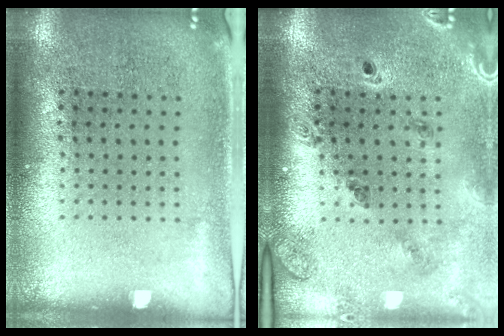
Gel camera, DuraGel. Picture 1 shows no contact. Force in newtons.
{"total": 1.4, "press": 1.3, "slide": 0.2}